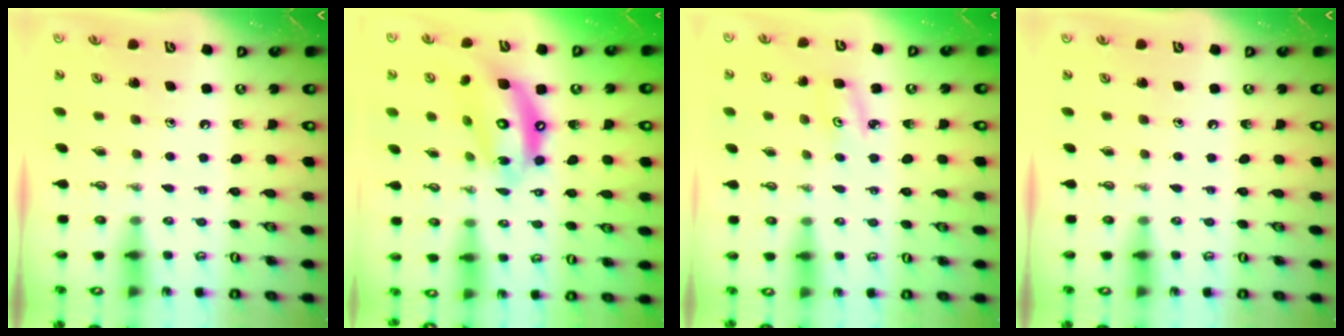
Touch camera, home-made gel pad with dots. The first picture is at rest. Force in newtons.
{"total": 15.6, "press": 15.5, "slide": 1.5}
{"total": 4.1, "press": 4.1, "slide": 0.5}
{"total": 0.0}